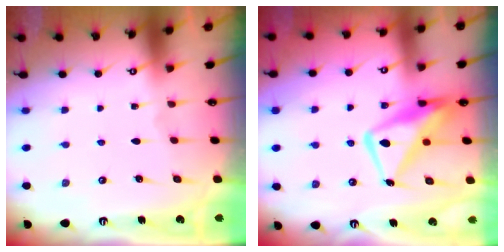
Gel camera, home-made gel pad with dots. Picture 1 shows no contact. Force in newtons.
{"total": 12.9, "press": 12.8, "slide": 1.4}